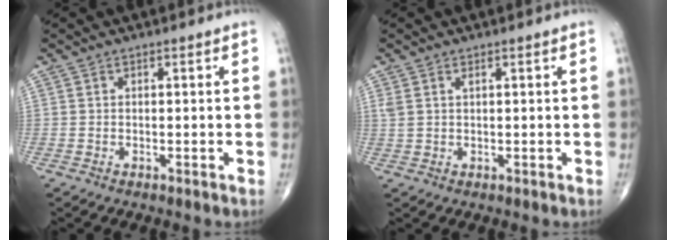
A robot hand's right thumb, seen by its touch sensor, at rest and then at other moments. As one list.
[{"total": 1.8, "force": [0.9, 0.7, 1.4], "torque": [-0.036, 0.009, 0.025]}]